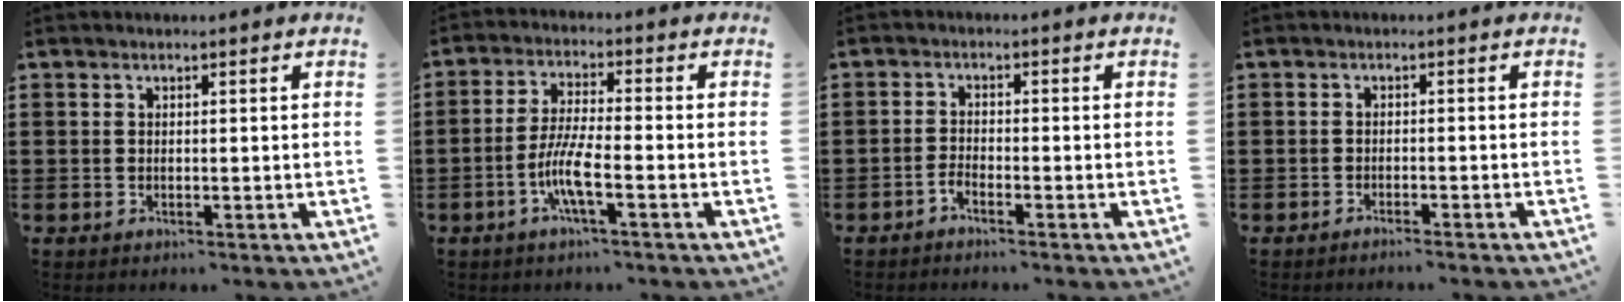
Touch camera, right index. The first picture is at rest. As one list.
[{"total": 6.4, "force": [-2.9, 0.9, 5.7], "torque": [-0.128, -0.013, -0.062]}, {"total": 1.7, "force": [-1.5, 0.0, 0.6], "torque": [-0.015, -0.002, -0.029]}, {"total": 1.5, "force": [-1.4, -0.4, 0.2], "torque": [-0.004, 0.001, -0.028]}]